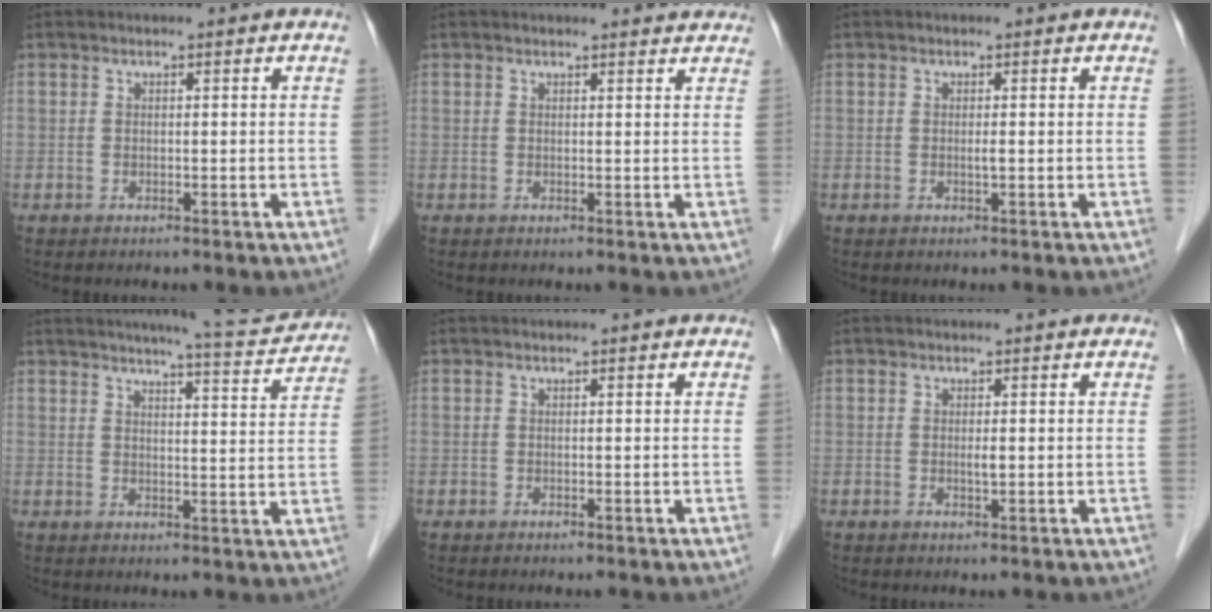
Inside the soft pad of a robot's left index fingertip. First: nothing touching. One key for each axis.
{"total": 4.1, "fx": 4.0, "fy": 0.7, "fz": 0.6, "tx": -0.008, "ty": 0.001, "tz": 0.033}
{"total": 0.6, "fx": 0.0, "fy": 0.0, "fz": 0.6, "tx": -0.012, "ty": -0.001, "tz": -0.002}
{"total": 9.7, "fx": 9.3, "fy": 0.1, "fz": 3.0, "tx": -0.043, "ty": -0.009, "tz": 0.108}
{"total": 0.0}
{"total": 0.9, "fx": 0.1, "fy": 0.1, "fz": 0.9, "tx": -0.017, "ty": -0.003, "tz": 0.001}